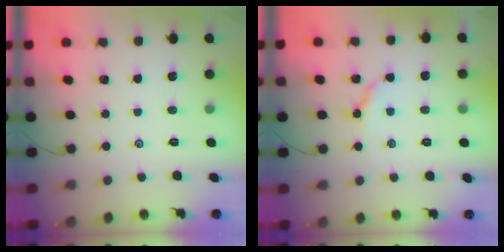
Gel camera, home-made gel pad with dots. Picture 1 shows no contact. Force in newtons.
{"total": 5.8, "press": 5.8, "slide": 0.3}